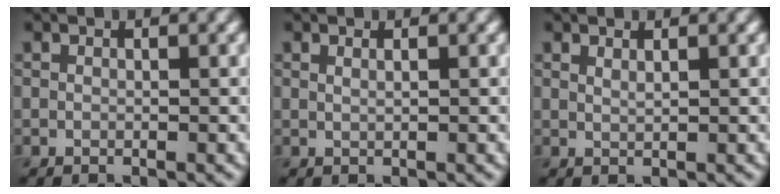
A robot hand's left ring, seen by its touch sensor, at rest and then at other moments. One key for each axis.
{"total": 0.7, "fx": 0.4, "fy": 0.2, "fz": 0.5, "tx": -0.007, "ty": -0.003, "tz": 0.002}
{"total": 0.8, "fx": 0.6, "fy": 0.2, "fz": 0.4, "tx": -0.003, "ty": 0.000, "tz": 0.011}